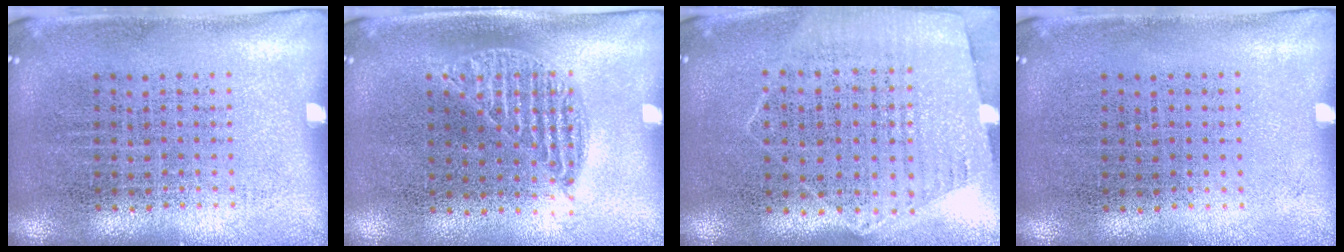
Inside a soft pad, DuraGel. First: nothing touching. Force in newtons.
{"total": 0.9, "press": 0.8, "slide": 0.4}
{"total": 1.1, "press": 1.0, "slide": 0.4}
{"total": 0.0}